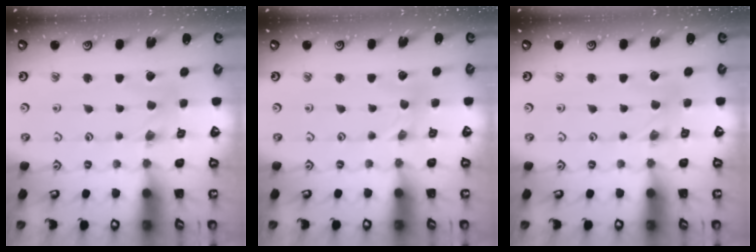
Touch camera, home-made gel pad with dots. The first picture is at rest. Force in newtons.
{"total": 0.0}
{"total": 1.3, "press": 1.2, "slide": 0.3}